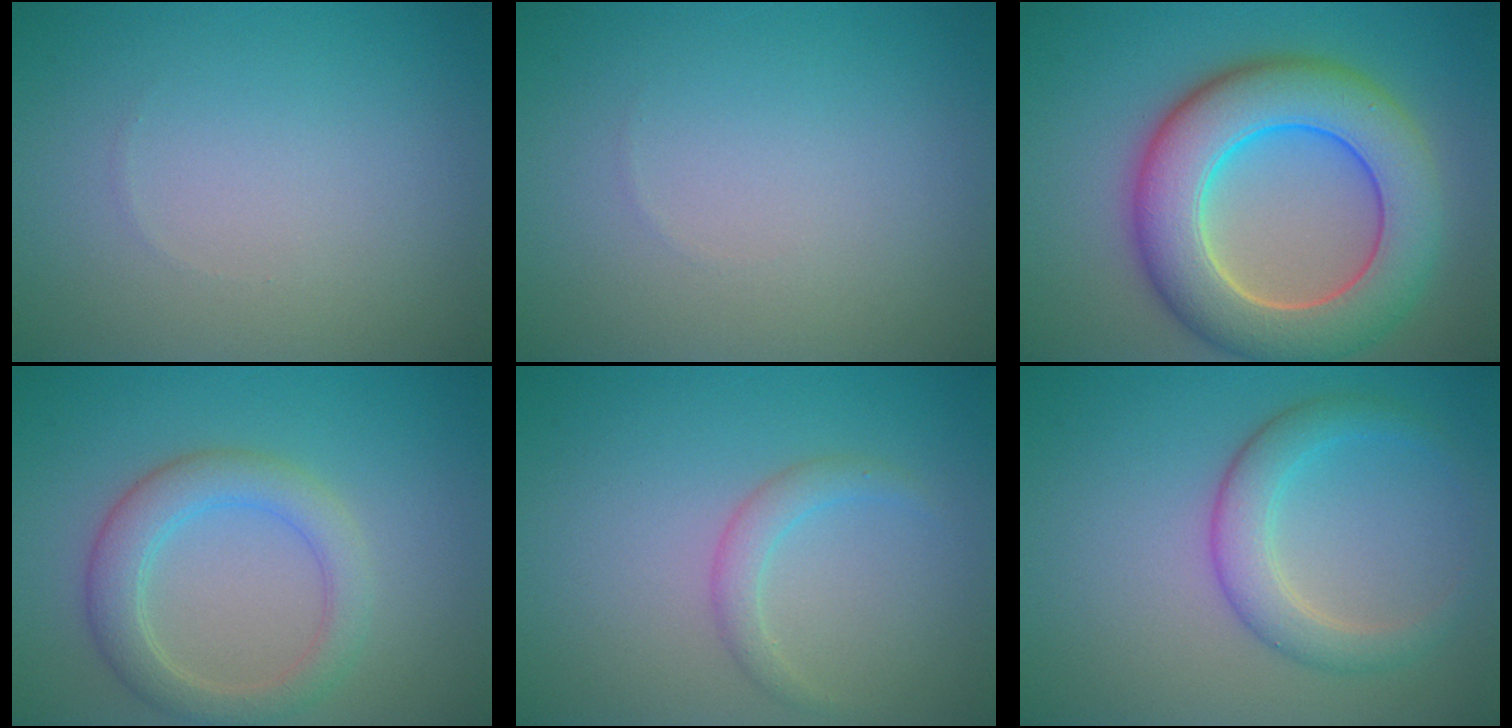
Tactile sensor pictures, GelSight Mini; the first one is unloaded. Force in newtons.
{"total": 0.0}
{"total": 10.3, "press": 10.3, "slide": 0.9}
{"total": 4.0, "press": 4.0, "slide": 0.2}
{"total": 1.6, "press": 1.6, "slide": 0.1}
{"total": 3.5, "press": 3.5, "slide": 0.1}